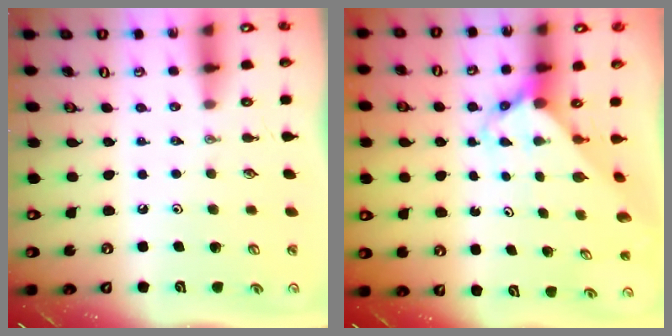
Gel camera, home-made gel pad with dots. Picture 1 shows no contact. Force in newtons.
{"total": 3.6, "press": 3.6, "slide": 0.2}